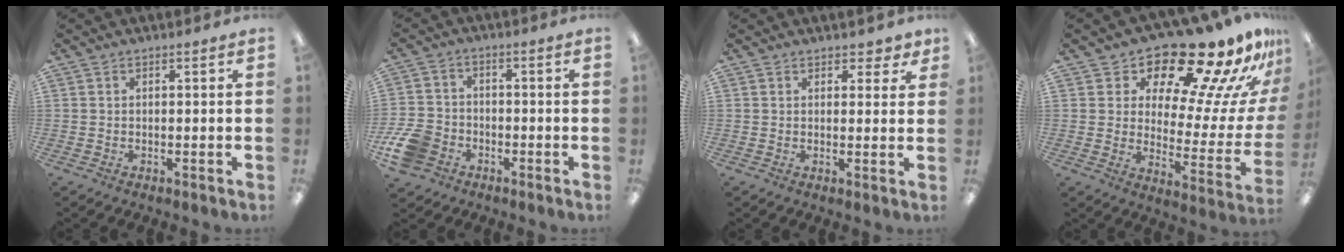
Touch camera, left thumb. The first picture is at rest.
{"total": 9.4, "force": [-4.7, 6.9, 4.2], "torque": [-0.096, 0.036, -0.086]}
{"total": 2.8, "force": [2.0, 1.8, 0.6], "torque": [0.009, -0.007, 0.033]}
{"total": 20.1, "force": [16.9, 4.8, 9.7], "torque": [-0.136, -0.141, 0.274]}